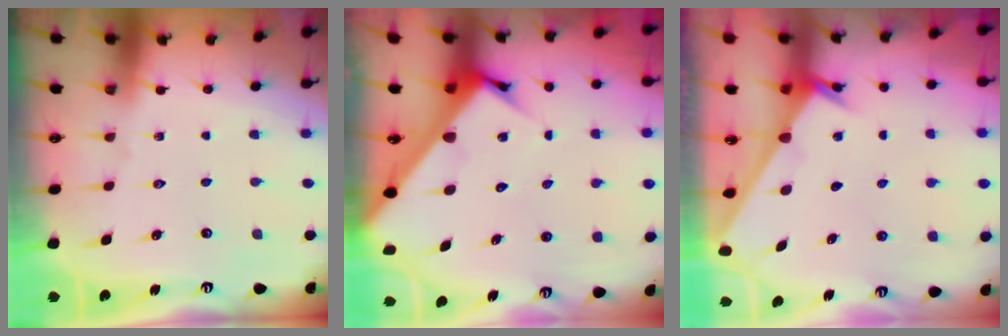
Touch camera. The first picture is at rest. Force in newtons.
{"total": 6.5, "press": 6.5, "slide": 0.5}
{"total": 2.4, "press": 2.4, "slide": 0.2}